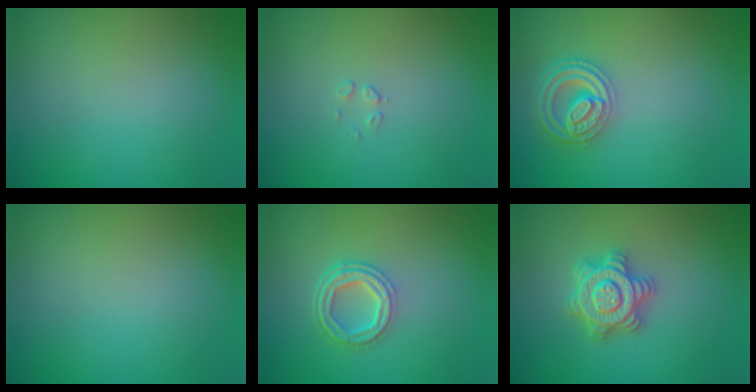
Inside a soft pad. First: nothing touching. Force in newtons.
{"total": 0.5, "press": 0.2, "slide": 0.5}
{"total": 4.6, "press": 3.6, "slide": 2.9}
{"total": 0.0}
{"total": 4.0, "press": 3.0, "slide": 2.7}
{"total": 4.8, "press": 4.8, "slide": 0.8}